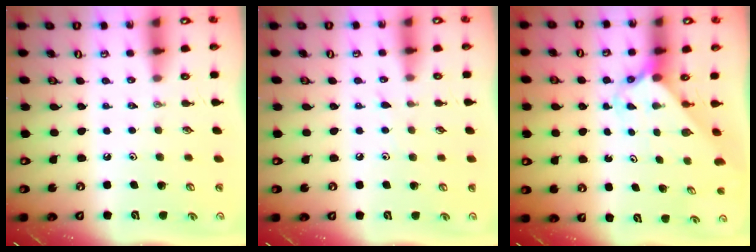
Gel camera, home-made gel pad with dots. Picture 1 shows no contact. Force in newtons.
{"total": 4.5, "press": 4.5, "slide": 0.5}
{"total": 2.3, "press": 2.3, "slide": 0.2}